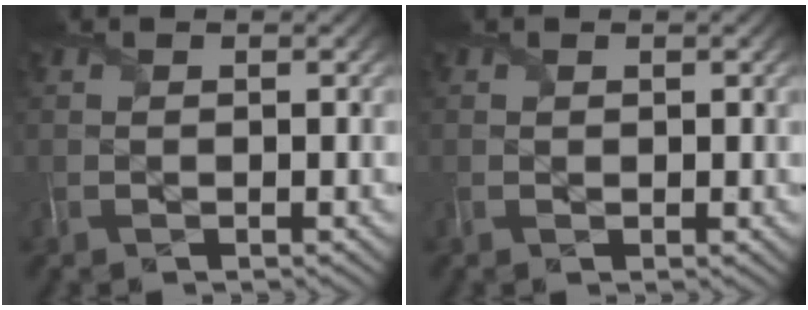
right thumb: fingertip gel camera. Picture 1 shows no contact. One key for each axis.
{"total": 0.6, "fx": 0.4, "fy": 0.5, "fz": -0.1, "tx": 0.004, "ty": 0.001, "tz": 0.009}